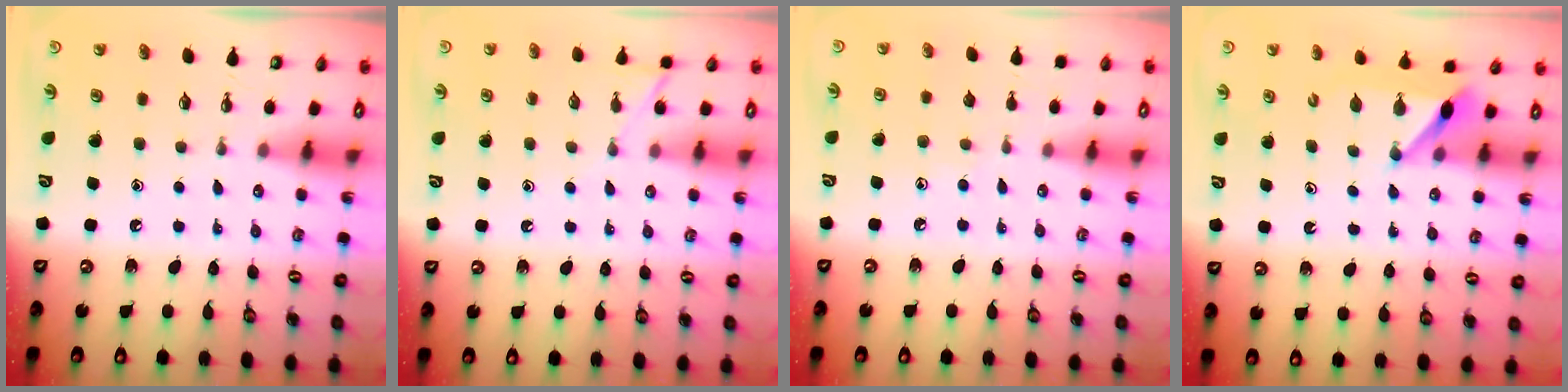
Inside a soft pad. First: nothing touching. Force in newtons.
{"total": 5.9, "press": 5.9, "slide": 0.6}
{"total": 4.4, "press": 4.3, "slide": 0.4}
{"total": 5.8, "press": 5.8, "slide": 0.5}